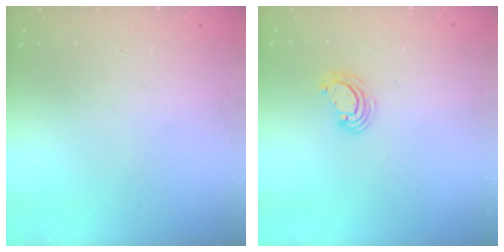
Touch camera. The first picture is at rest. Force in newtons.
{"total": 4.4, "press": 4.4, "slide": 0.2}